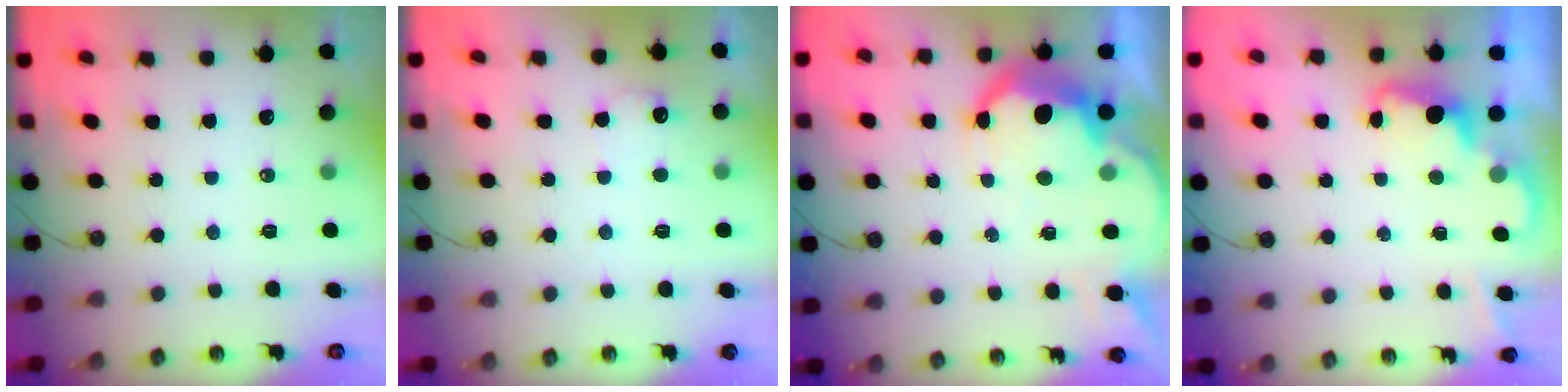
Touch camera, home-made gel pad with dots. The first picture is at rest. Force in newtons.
{"total": 6.1, "press": 6.0, "slide": 0.5}
{"total": 14.7, "press": 14.6, "slide": 0.9}
{"total": 2.3, "press": 2.2, "slide": 0.5}